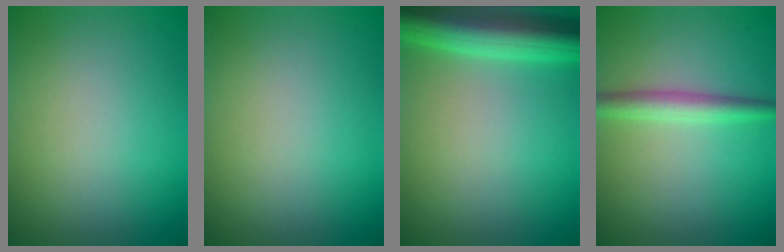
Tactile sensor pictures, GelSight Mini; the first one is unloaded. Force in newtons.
{"total": 0.0}
{"total": 7.4, "press": 7.4, "slide": 0.4}
{"total": 2.7, "press": 2.7, "slide": 0.1}